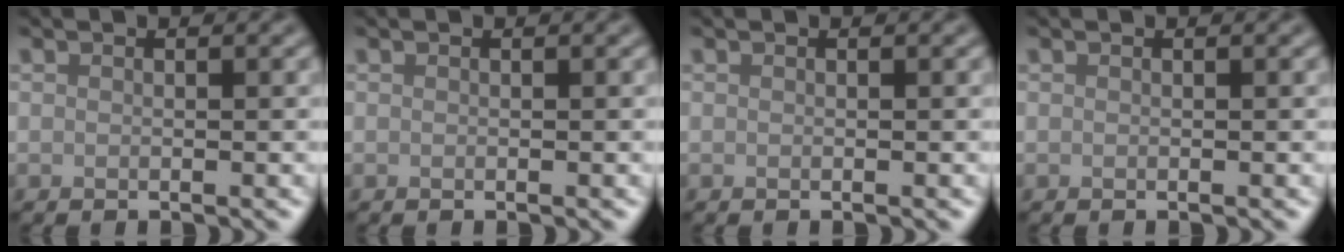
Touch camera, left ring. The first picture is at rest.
{"total": 0.0}
{"total": 0.0}
{"total": 0.0}